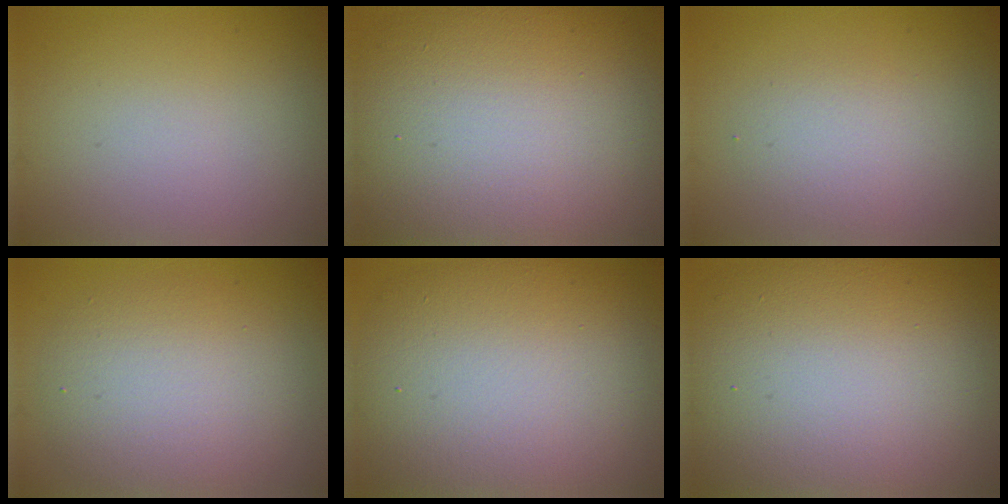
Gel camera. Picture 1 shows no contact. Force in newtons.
{"total": 16.6, "press": 16.6, "slide": 0.6}
{"total": 2.2, "press": 2.2, "slide": 0.1}
{"total": 5.8, "press": 5.8, "slide": 0.2}
{"total": 13.9, "press": 13.9, "slide": 0.6}
{"total": 15.7, "press": 15.7, "slide": 1.3}